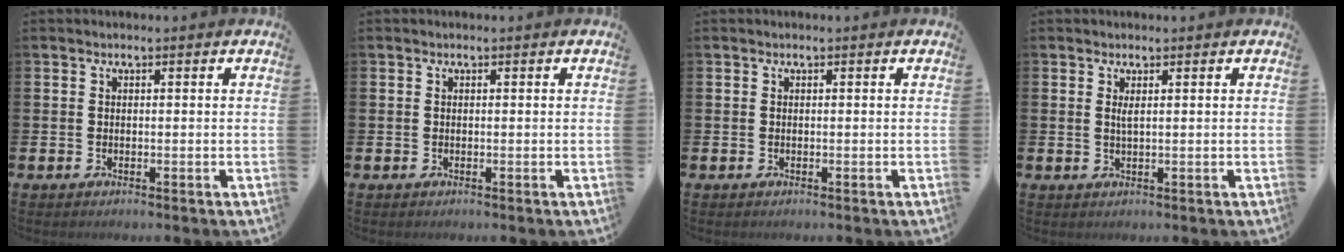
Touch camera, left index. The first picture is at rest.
{"total": 0.0}
{"total": 0.0}
{"total": 1.0, "force": [0.6, 0.1, 0.8], "torque": [-0.015, 0.001, 0.010]}